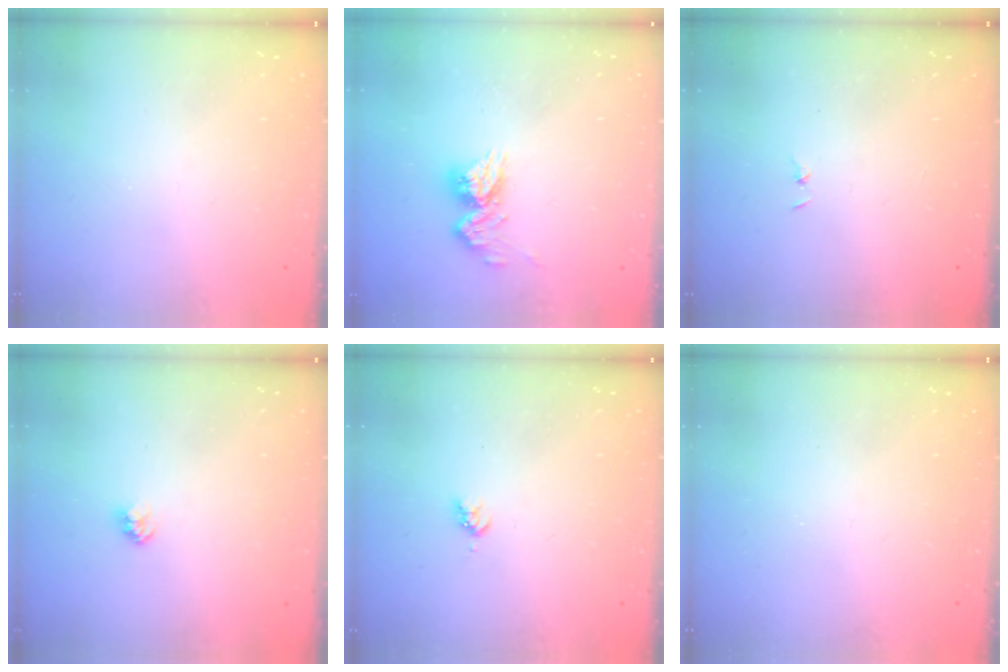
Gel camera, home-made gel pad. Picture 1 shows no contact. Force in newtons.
{"total": 10.7, "press": 10.7, "slide": 1.0}
{"total": 0.7, "press": 0.7, "slide": 0.1}
{"total": 2.3, "press": 2.3, "slide": 0.1}
{"total": 3.0, "press": 3.0, "slide": 0.4}
{"total": 0.0}